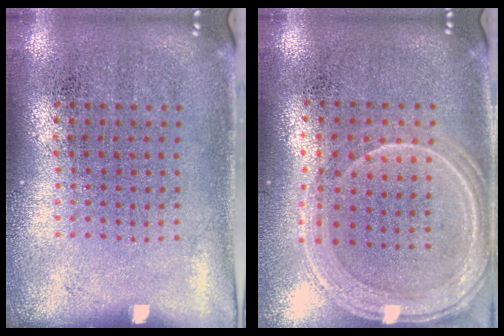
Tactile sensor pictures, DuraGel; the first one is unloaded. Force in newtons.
{"total": 1.3, "press": 1.3, "slide": 0.2}